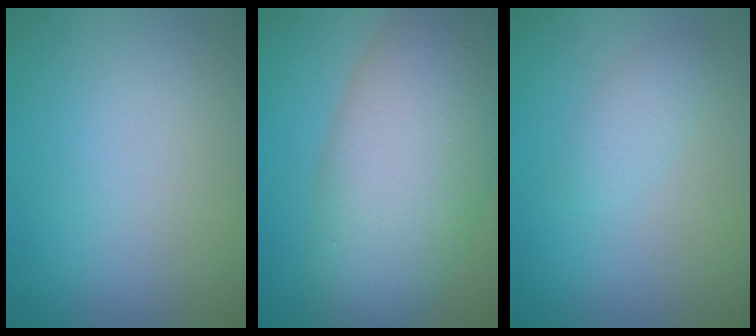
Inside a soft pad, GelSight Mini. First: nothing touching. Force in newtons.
{"total": 11.6, "press": 11.6, "slide": 0.3}
{"total": 1.3, "press": 1.3, "slide": 0.1}